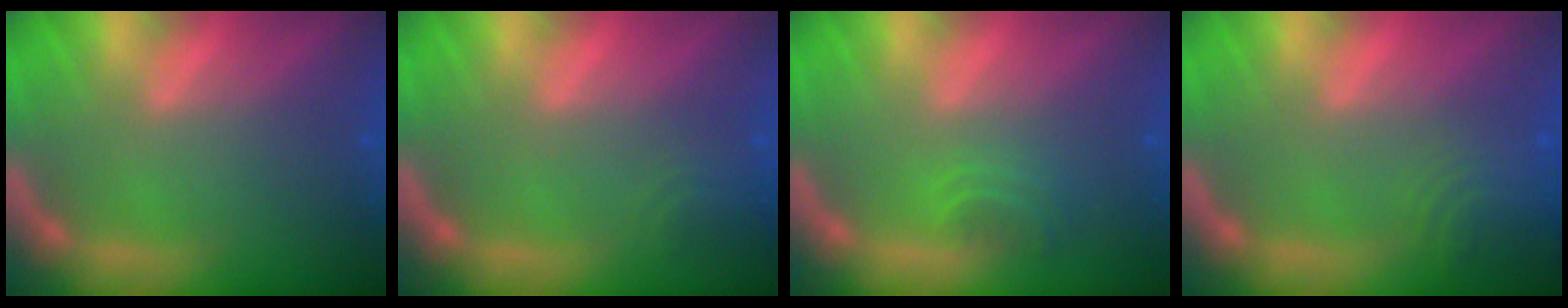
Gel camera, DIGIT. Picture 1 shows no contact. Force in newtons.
{"total": 1.9}
{"total": 1.9}
{"total": 5.0}